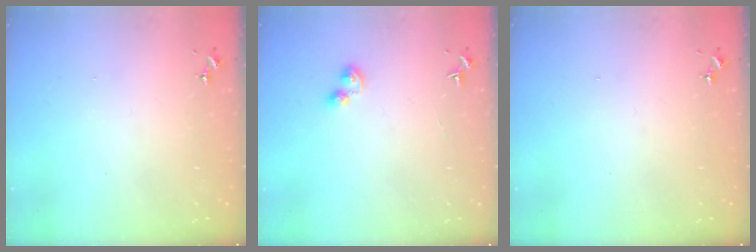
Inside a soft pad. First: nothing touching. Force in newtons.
{"total": 4.3, "press": 4.2, "slide": 0.7}
{"total": 0.0}